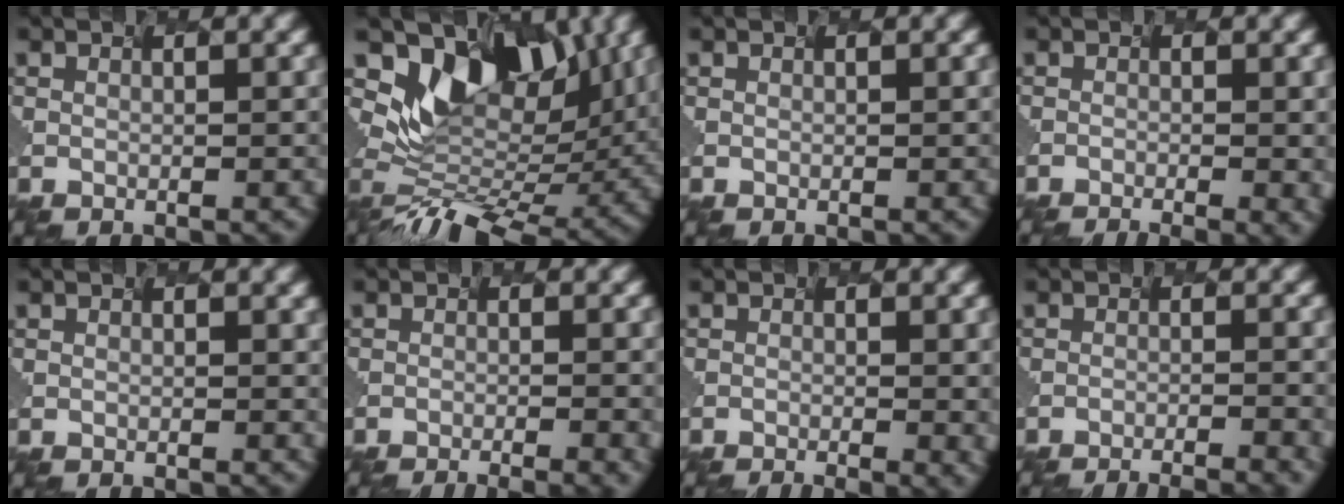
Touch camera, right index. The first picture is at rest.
{"total": 7.0, "force": [1.8, 4.5, 5.0], "torque": [-0.082, -0.014, 0.047]}
{"total": 0.0}
{"total": 5.0, "force": [-1.6, 1.8, 4.4], "torque": [-0.026, -0.006, 0.000]}
{"total": 0.5, "force": [0.0, -0.3, -0.5], "torque": [0.002, -0.004, 0.006]}
{"total": 5.5, "force": [-2.4, 2.0, 4.6], "torque": [-0.028, 0.002, -0.012]}
{"total": 4.5, "force": [-1.3, 1.6, 4.0], "torque": [-0.024, -0.005, 0.001]}
{"total": 6.4, "force": [-4.7, 1.6, 4.1], "torque": [-0.026, 0.007, -0.043]}